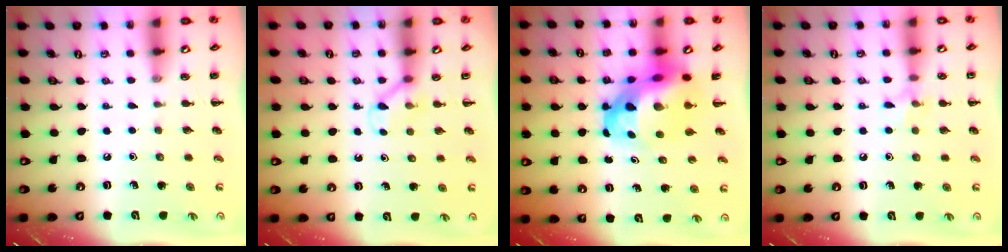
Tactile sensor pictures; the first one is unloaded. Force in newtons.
{"total": 4.5, "press": 4.2, "slide": 1.5}
{"total": 10.8, "press": 10.4, "slide": 2.9}
{"total": 6.6, "press": 6.5, "slide": 1.5}